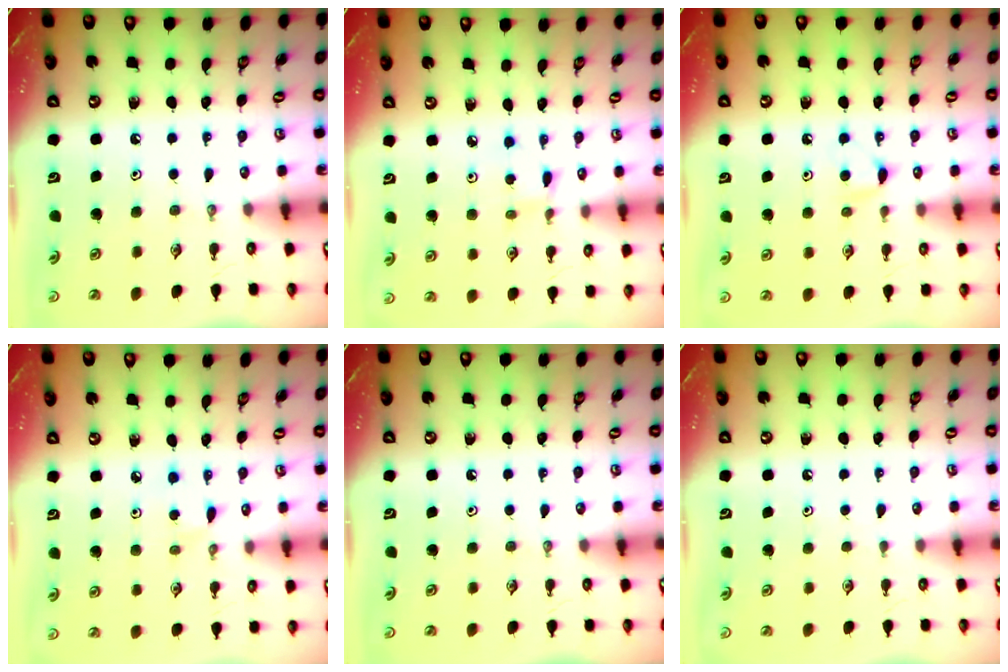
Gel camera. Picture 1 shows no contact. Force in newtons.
{"total": 2.8, "press": 2.8, "slide": 0.3}
{"total": 3.8, "press": 3.8, "slide": 0.6}
{"total": 3.6, "press": 3.5, "slide": 0.4}
{"total": 0.0}
{"total": 1.3, "press": 1.2, "slide": 0.3}